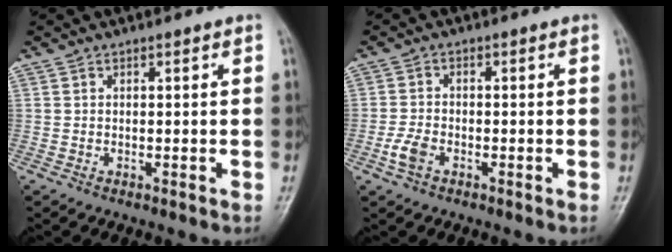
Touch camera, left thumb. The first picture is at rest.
{"total": 3.6, "force": [-1.6, 2.2, 2.3], "torque": [-0.052, 0.006, -0.035]}